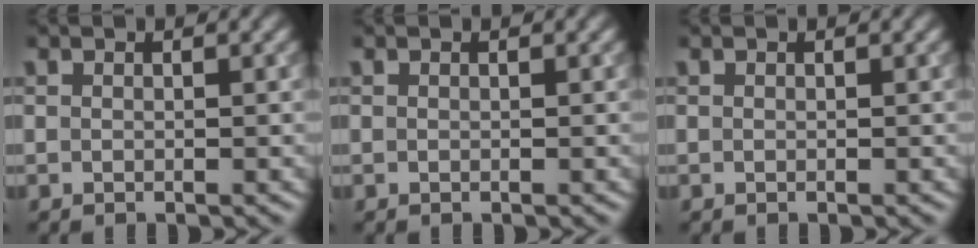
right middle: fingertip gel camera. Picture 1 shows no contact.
{"total": 0.0}
{"total": 0.0}